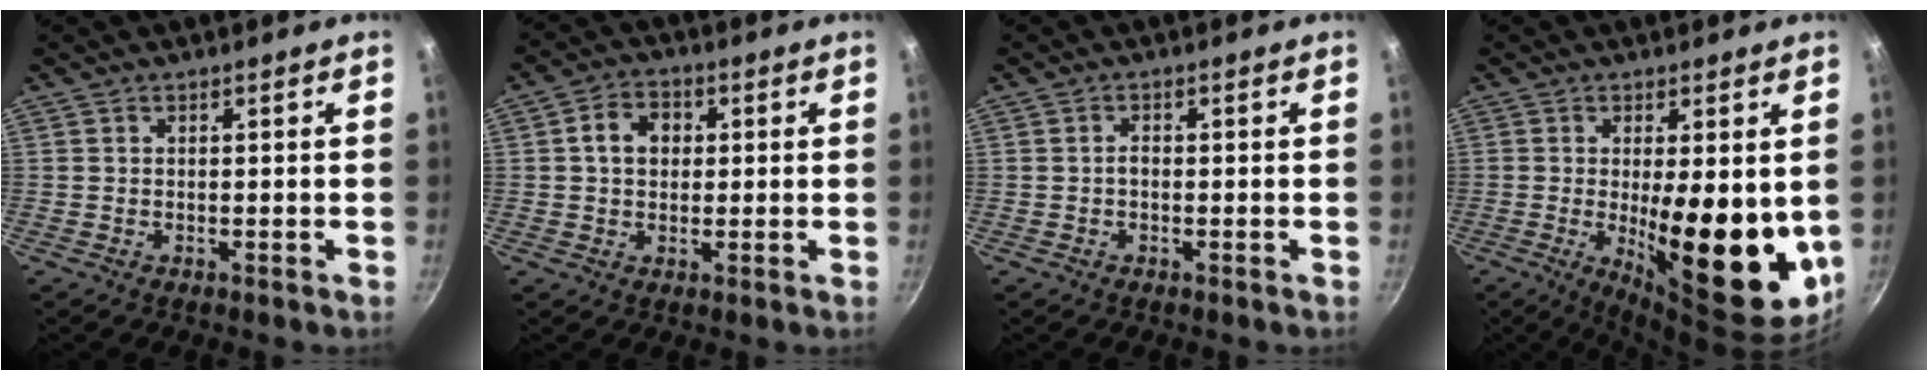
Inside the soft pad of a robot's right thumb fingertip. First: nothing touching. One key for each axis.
{"total": 6.2, "fx": 1.0, "fy": 5.0, "fz": 3.6, "tx": -0.038, "ty": 0.011, "tz": 0.007}
{"total": 1.2, "fx": -0.3, "fy": 0.7, "fz": 0.9, "tx": -0.013, "ty": 0.007, "tz": -0.005}
{"total": 16.8, "fx": -0.7, "fy": 5.6, "fz": 15.9, "tx": -0.202, "ty": -0.030, "tz": 0.002}